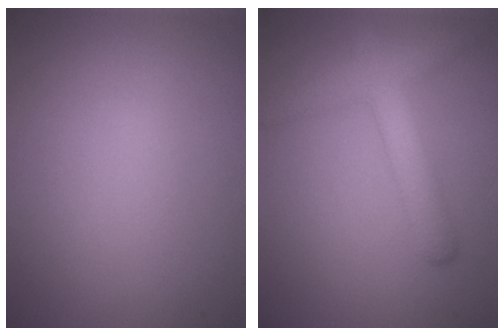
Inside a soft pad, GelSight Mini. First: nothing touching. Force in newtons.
{"total": 4.2, "press": 4.2, "slide": 0.1}